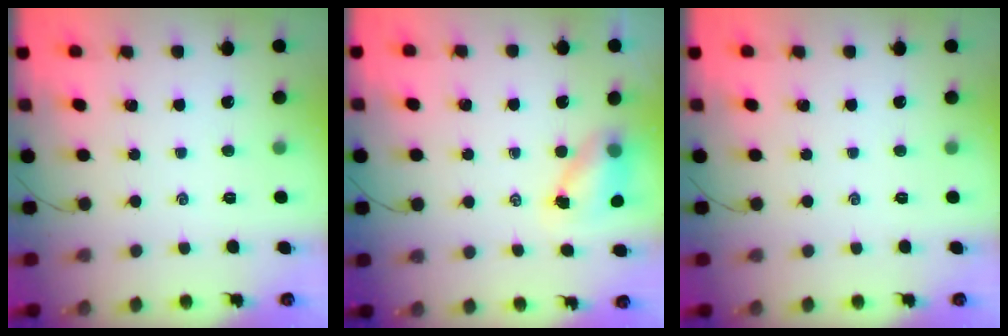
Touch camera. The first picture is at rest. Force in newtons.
{"total": 5.9, "press": 5.9, "slide": 0.6}
{"total": 0.0}